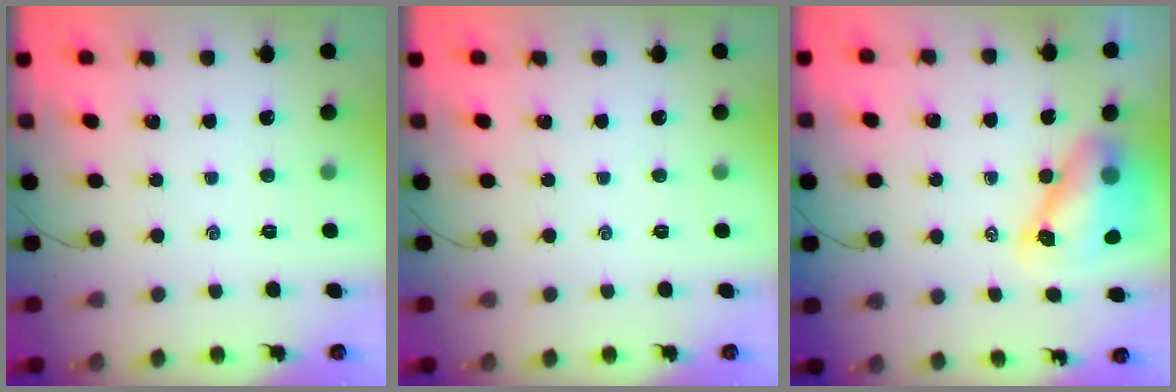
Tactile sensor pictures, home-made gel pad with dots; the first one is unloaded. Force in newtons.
{"total": 0.0}
{"total": 8.2, "press": 7.8, "slide": 2.3}